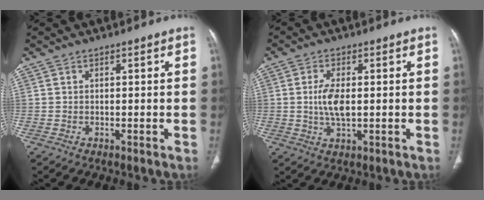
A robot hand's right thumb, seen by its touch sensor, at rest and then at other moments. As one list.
[{"total": 5.7, "force": [0.1, 2.5, 5.1], "torque": [-0.106, -0.004, 0.003]}]